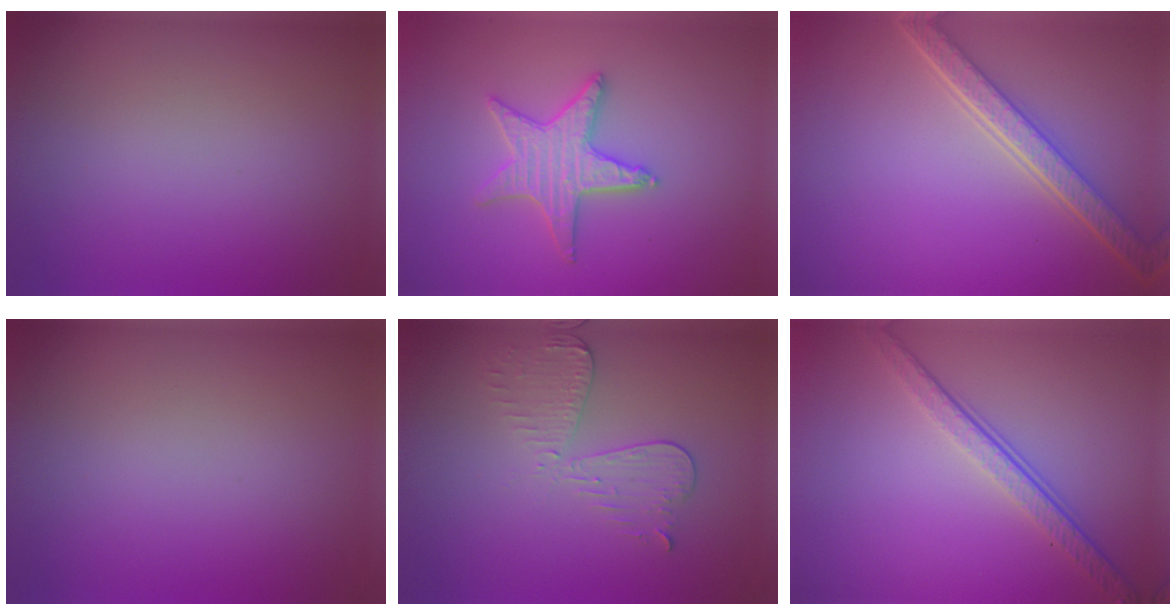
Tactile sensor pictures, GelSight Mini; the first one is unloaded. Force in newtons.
{"total": 3.5, "press": 3.4, "slide": 0.7}
{"total": 4.6, "press": 3.5, "slide": 2.9}
{"total": 0.0}
{"total": 2.9, "press": 2.6, "slide": 1.4}
{"total": 3.8, "press": 2.7, "slide": 2.7}